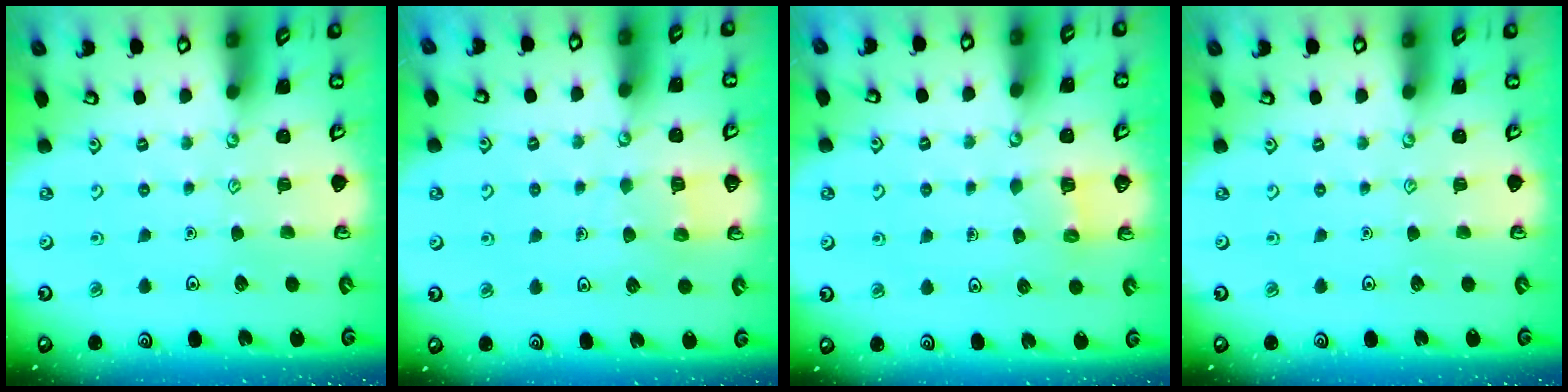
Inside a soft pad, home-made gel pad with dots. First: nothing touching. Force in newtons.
{"total": 5.4, "press": 5.4, "slide": 0.3}
{"total": 3.8, "press": 3.8, "slide": 0.1}
{"total": 0.0}